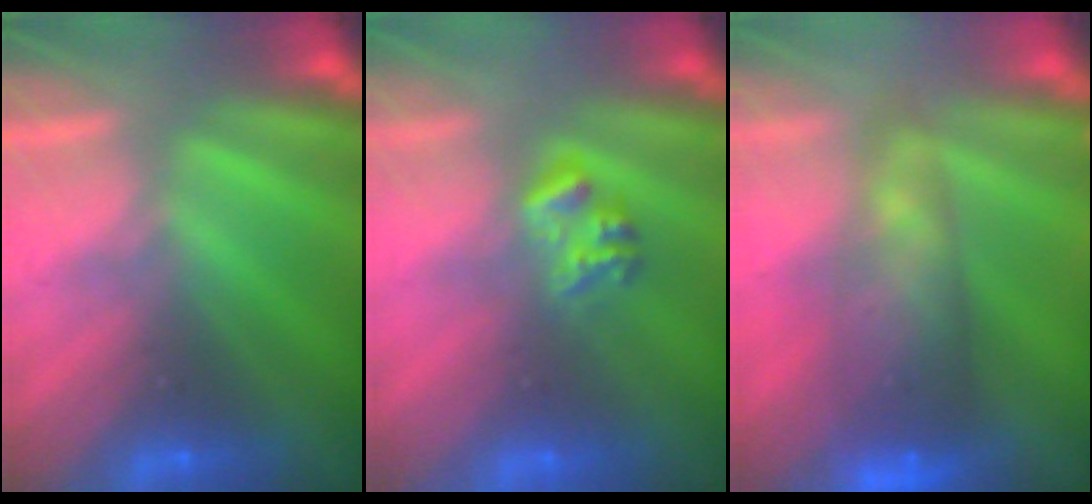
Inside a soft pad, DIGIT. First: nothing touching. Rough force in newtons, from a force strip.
{"total": 2.3}
{"total": 7.4}